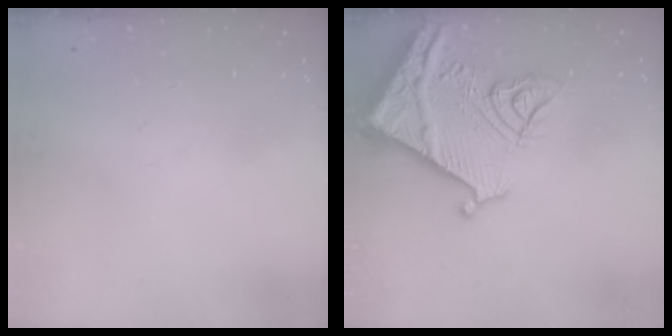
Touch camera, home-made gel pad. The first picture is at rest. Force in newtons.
{"total": 18.7, "press": 18.6, "slide": 2.1}